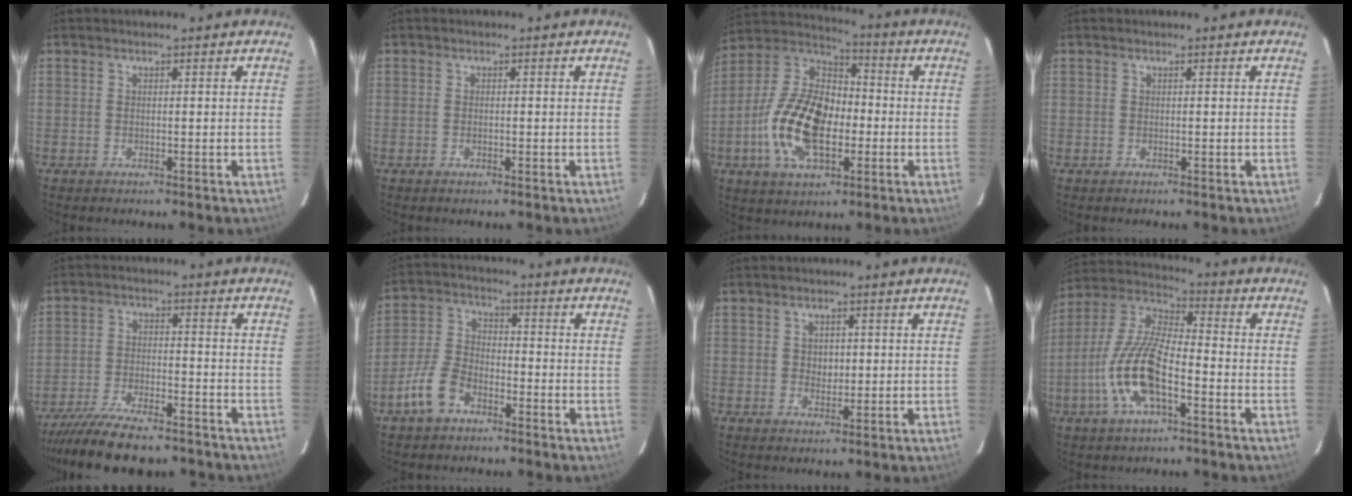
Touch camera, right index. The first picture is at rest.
{"total": 0.6, "force": [-0.2, 0.5, 0.1], "torque": [0.001, -0.001, -0.003]}
{"total": 18.6, "force": [-4.5, 10.3, 14.9], "torque": [-0.306, 0.006, -0.082]}
{"total": 0.0}
{"total": 15.6, "force": [-13.2, 3.9, 7.3], "torque": [-0.158, -0.025, -0.215]}
{"total": 8.7, "force": [-5.4, 4.7, 4.9], "torque": [-0.114, 0.009, -0.106]}
{"total": 1.0, "force": [0.1, 0.8, 0.5], "torque": [-0.009, 0.002, 0.001]}
{"total": 14.8, "force": [-5.7, 5.1, 12.6], "torque": [-0.268, -0.004, -0.114]}